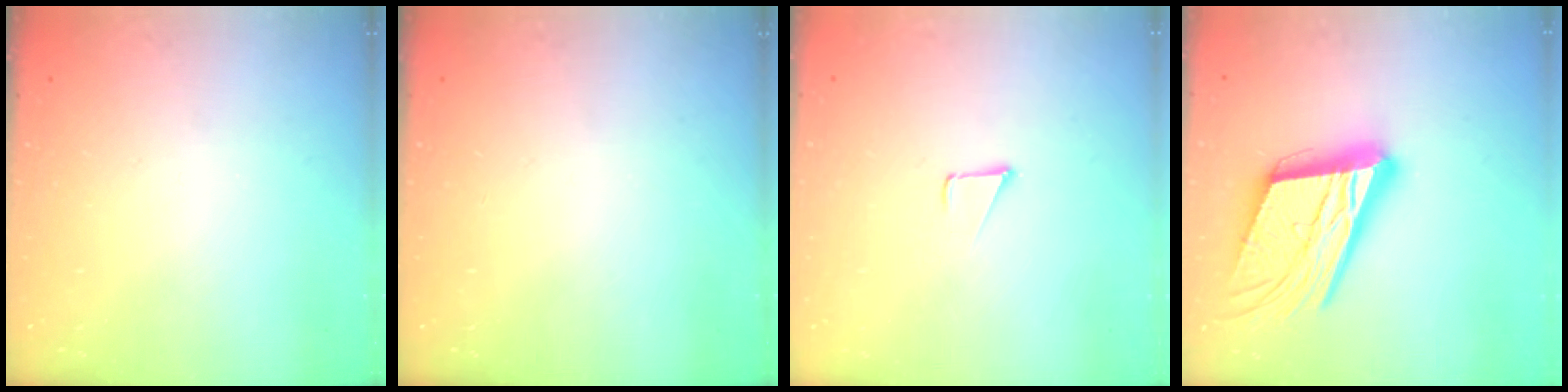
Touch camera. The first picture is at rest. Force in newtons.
{"total": 0.0}
{"total": 2.3, "press": 2.3, "slide": 0.2}
{"total": 25.1, "press": 24.8, "slide": 4.1}